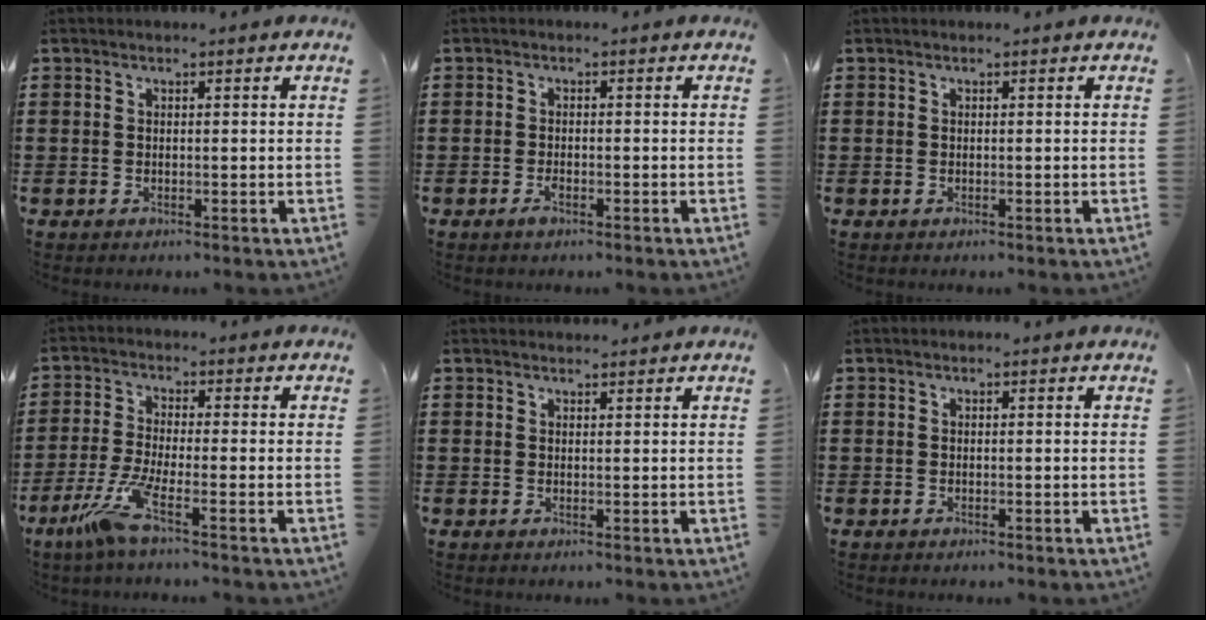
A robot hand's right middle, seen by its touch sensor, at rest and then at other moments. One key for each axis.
{"total": 1.5, "fx": -0.9, "fy": 0.4, "fz": 1.1, "tx": -0.031, "ty": -0.005, "tz": -0.019}
{"total": 0.0}
{"total": 6.5, "fx": -3.5, "fy": 0.6, "fz": 5.5, "tx": -0.131, "ty": -0.019, "tz": -0.069}
{"total": 0.8, "fx": 0.7, "fy": 0.1, "fz": -0.1, "tx": 0.007, "ty": -0.002, "tz": 0.013}
{"total": 0.0}